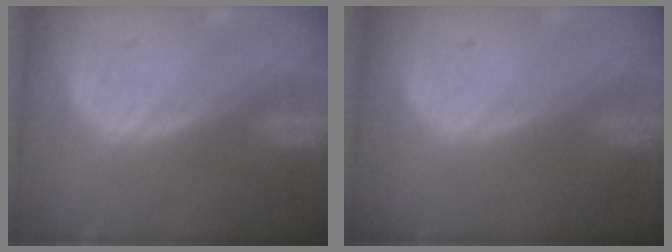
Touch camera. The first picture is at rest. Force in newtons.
{"total": 0.0}